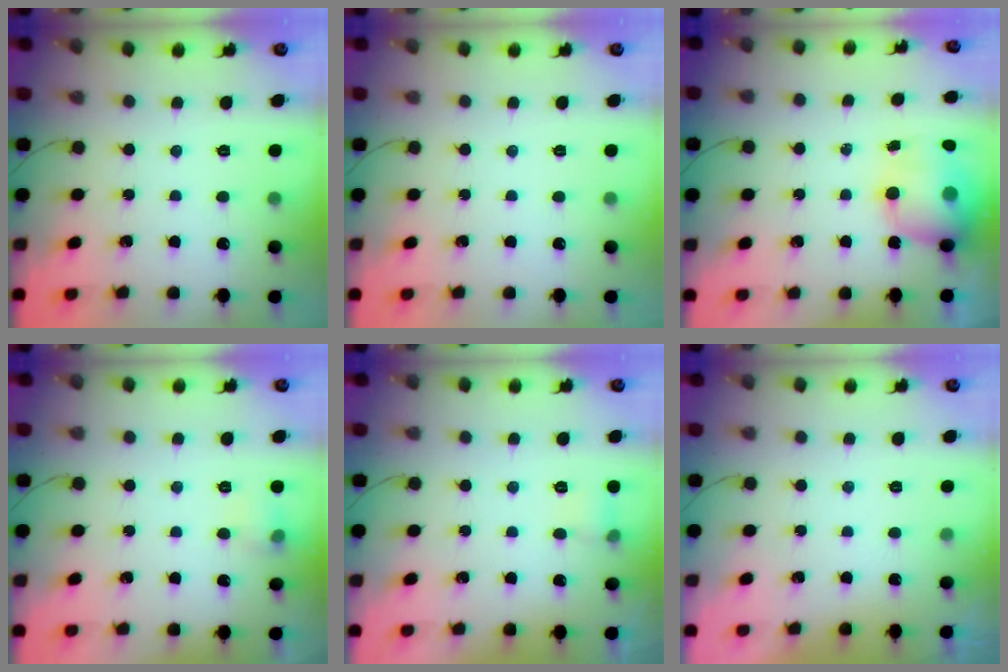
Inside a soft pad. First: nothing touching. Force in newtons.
{"total": 0.0}
{"total": 13.1, "press": 12.7, "slide": 3.2}
{"total": 5.3, "press": 5.1, "slide": 1.5}
{"total": 5.2, "press": 5.0, "slide": 1.2}
{"total": 0.0}